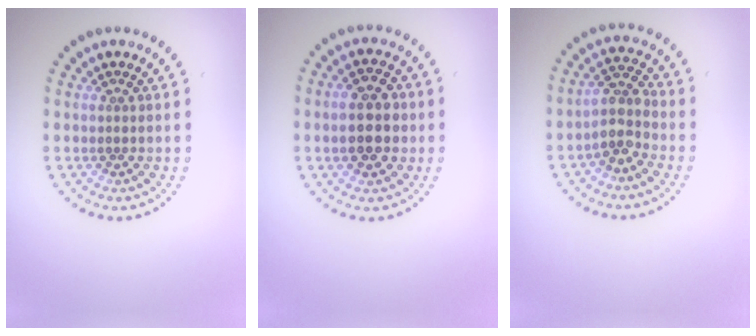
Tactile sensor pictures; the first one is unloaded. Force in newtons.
{"total": 5.2, "press": 5.1, "slide": 0.3}
{"total": 3.1, "press": 2.5, "slide": 1.9}